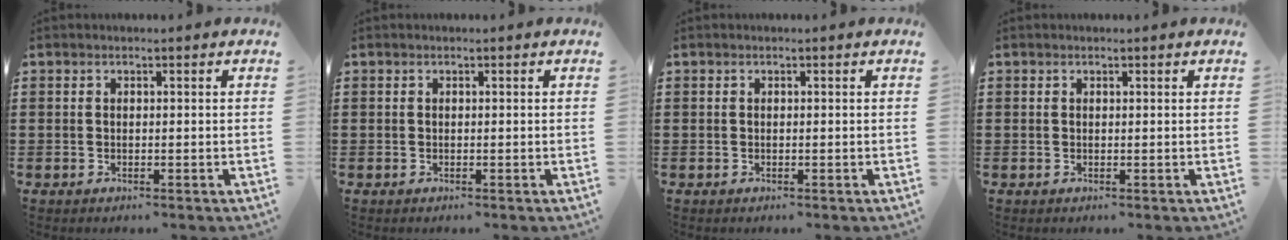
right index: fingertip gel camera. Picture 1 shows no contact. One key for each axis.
{"total": 0.0}
{"total": 0.0}
{"total": 0.0}